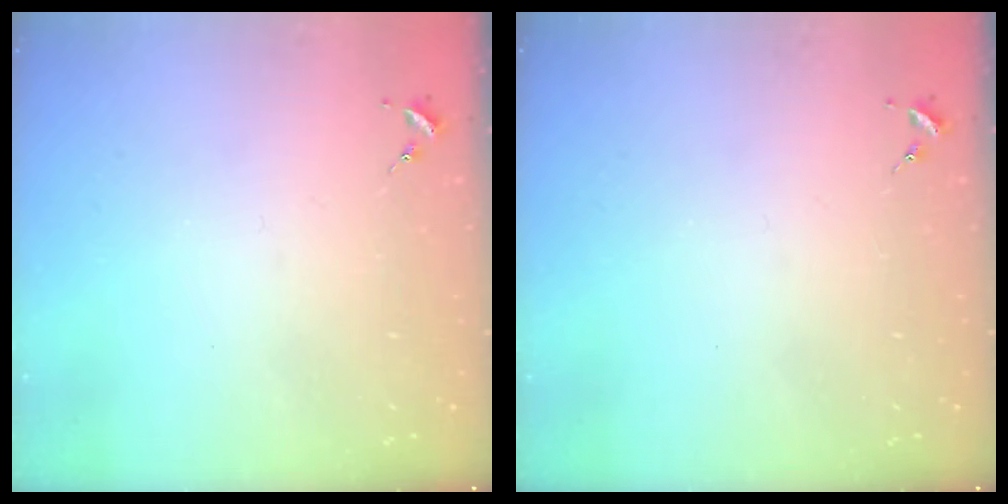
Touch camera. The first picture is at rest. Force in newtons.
{"total": 0.0}